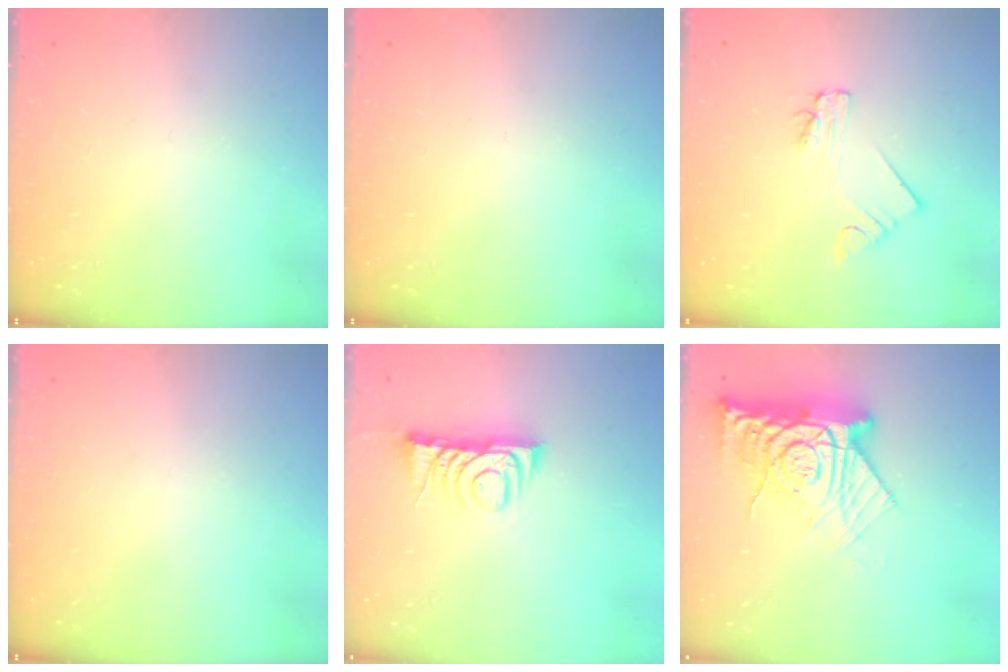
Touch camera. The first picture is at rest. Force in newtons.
{"total": 0.0}
{"total": 2.0, "press": 2.0, "slide": 0.1}
{"total": 0.0}
{"total": 7.4, "press": 7.4, "slide": 0.1}
{"total": 17.3, "press": 17.2, "slide": 1.7}